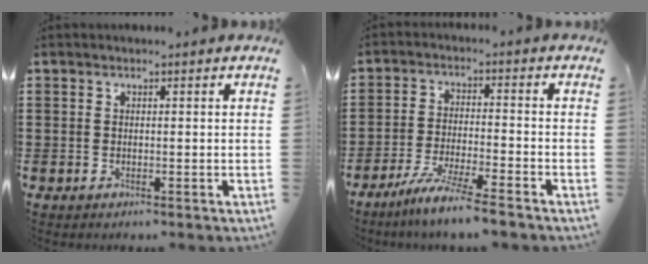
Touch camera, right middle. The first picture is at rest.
{"total": 6.5, "force": [-5.6, -0.6, 3.3], "torque": [-0.068, -0.018, -0.107]}